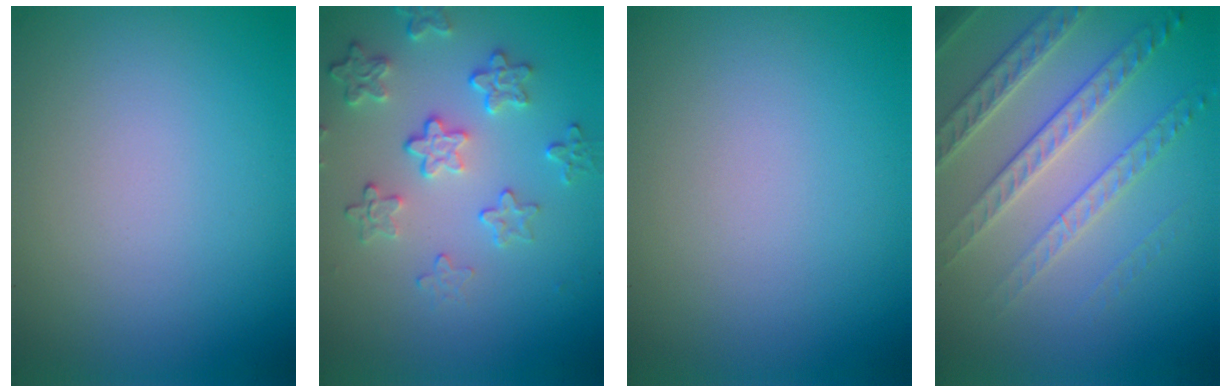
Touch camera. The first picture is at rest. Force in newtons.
{"total": 4.1, "press": 3.3, "slide": 2.5}
{"total": 0.0}
{"total": 5.0, "press": 4.2, "slide": 2.8}